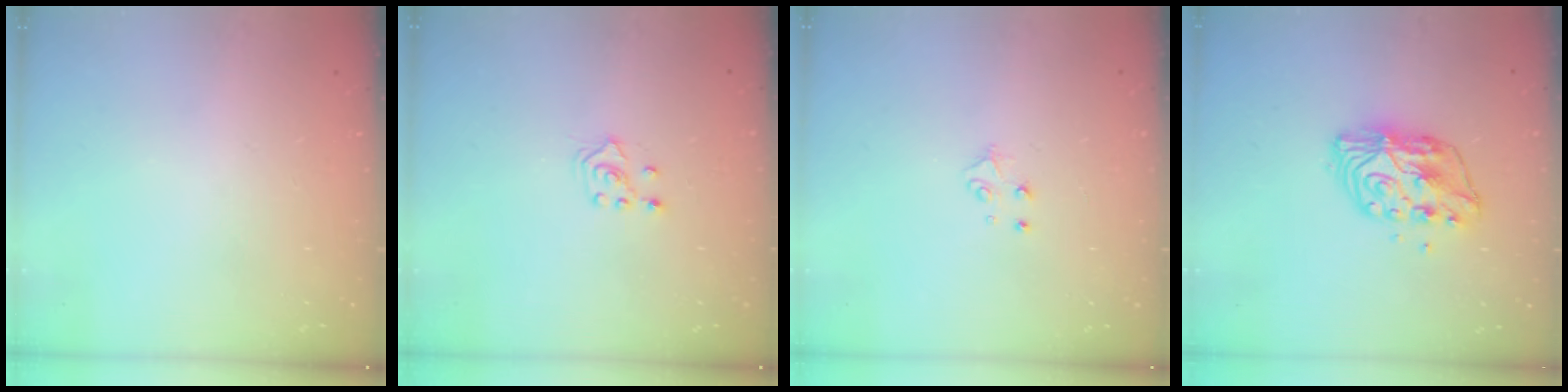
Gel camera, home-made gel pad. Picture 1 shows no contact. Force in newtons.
{"total": 3.5, "press": 3.4, "slide": 0.8}
{"total": 4.8, "press": 4.8, "slide": 0.5}
{"total": 9.8, "press": 9.8, "slide": 0.7}